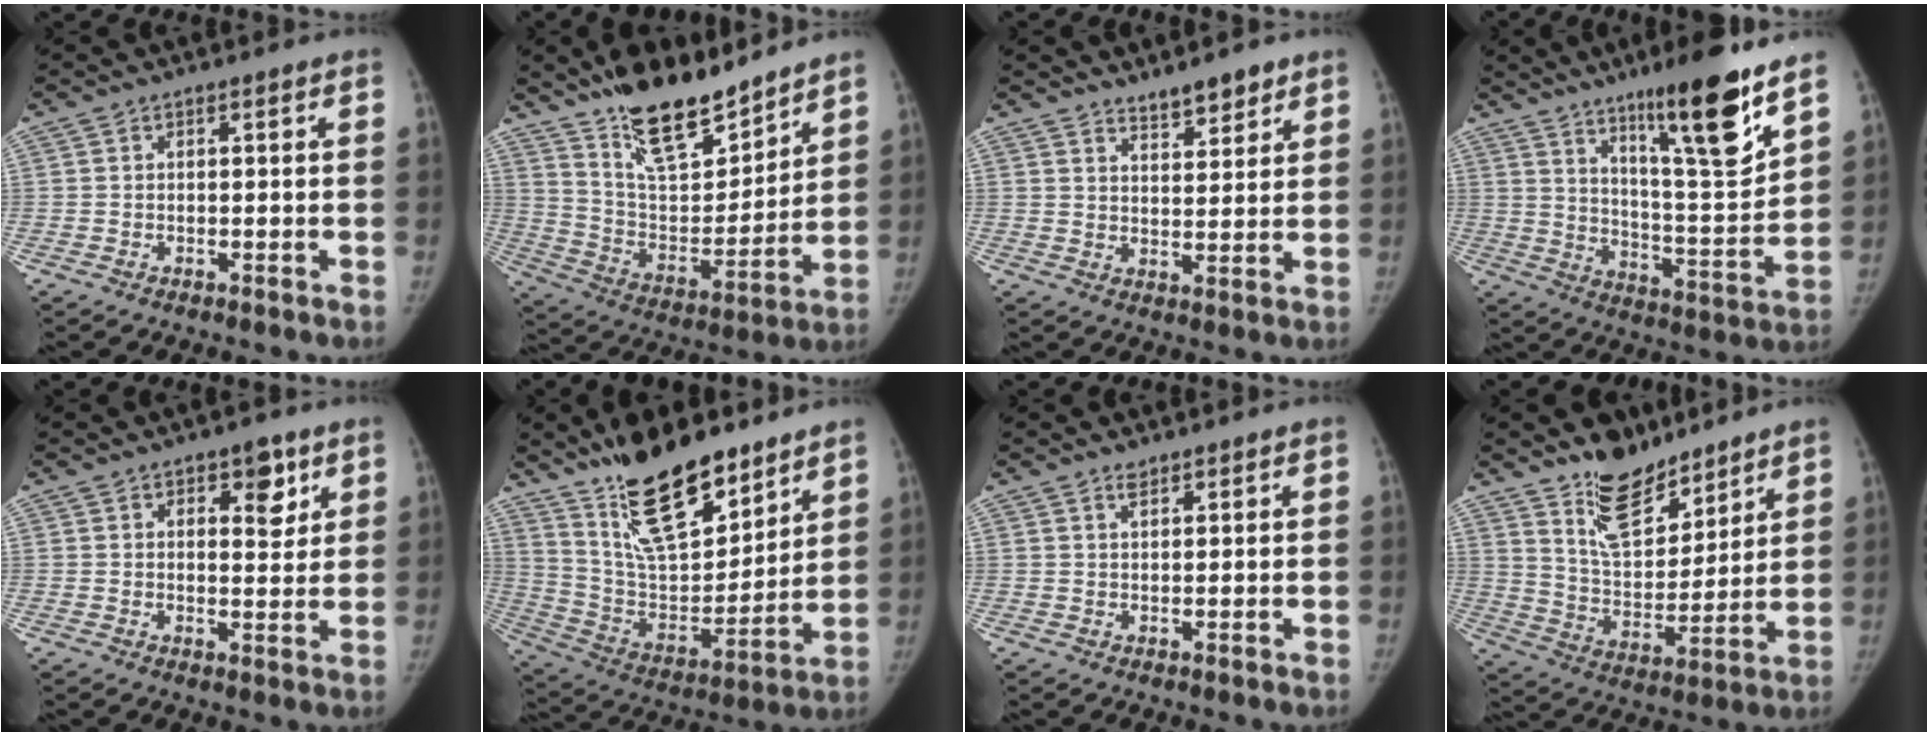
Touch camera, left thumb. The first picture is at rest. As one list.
[{"total": 19.2, "force": [15.0, 6.7, 9.9], "torque": [-0.124, -0.098, 0.264]}, {"total": 5.2, "force": [4.3, 1.7, 2.3], "torque": [-0.011, -0.034, 0.069]}, {"total": 17.8, "force": [11.5, 2.2, 13.5], "torque": [-0.185, -0.078, 0.189]}, {"total": 6.1, "force": [3.3, 3.3, 4.0], "torque": [-0.019, -0.018, 0.042]}, {"total": 22.3, "force": [15.8, 8.7, 13.1], "torque": [-0.174, -0.091, 0.281]}, {"total": 1.7, "force": [1.4, 0.7, 0.6], "torque": [0.001, -0.010, 0.021]}, {"total": 13.8, "force": [10.6, 6.3, 6.2], "torque": [-0.060, -0.083, 0.192]}]